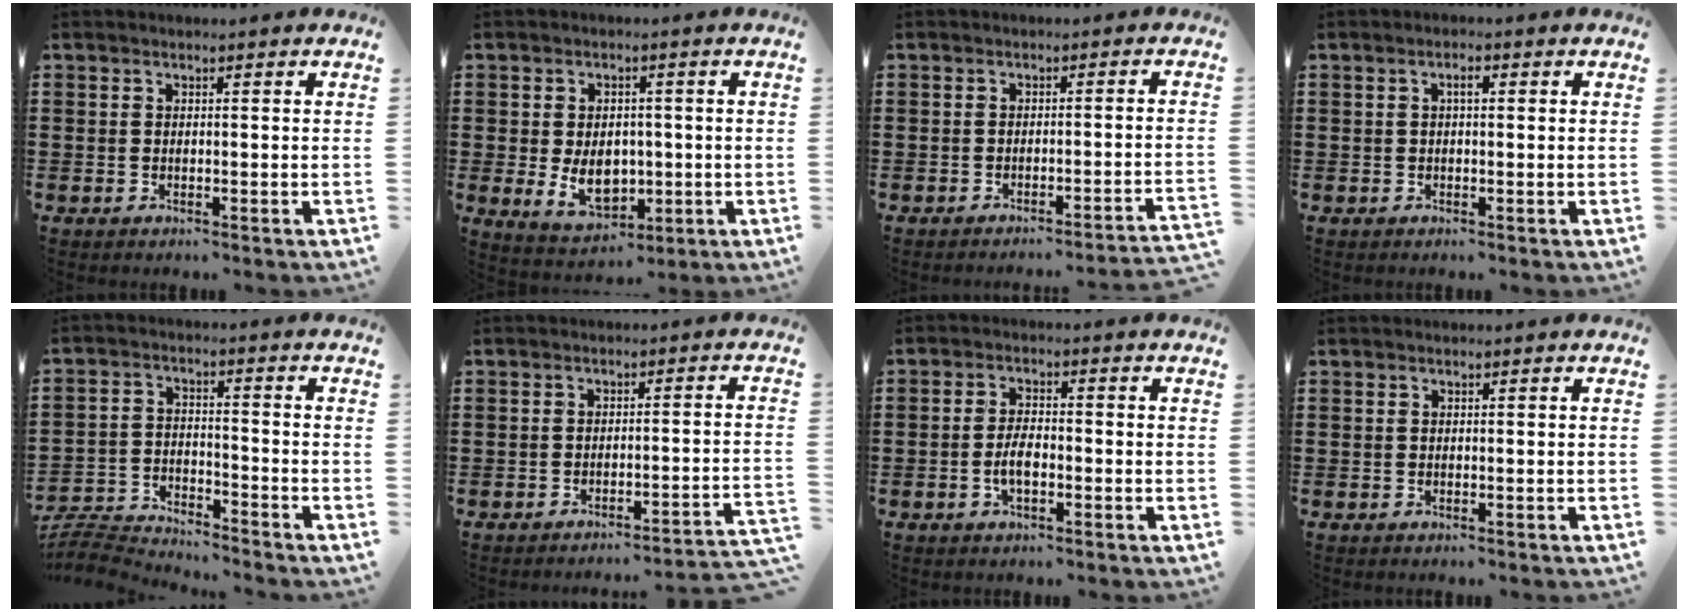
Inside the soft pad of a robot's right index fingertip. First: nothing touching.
{"total": 6.6, "force": [-0.8, 4.6, 4.7], "torque": [-0.072, -0.003, -0.019]}
{"total": 2.0, "force": [-1.8, -0.4, 0.9], "torque": [-0.015, -0.004, -0.037]}
{"total": 1.6, "force": [0.4, 0.6, 1.4], "torque": [-0.028, 0.007, 0.006]}
{"total": 5.4, "force": [-5.4, 0.6, 0.6], "torque": [-0.031, 0.000, -0.114]}
{"total": 2.8, "force": [-2.5, -0.6, 1.1], "torque": [-0.022, -0.010, -0.055]}
{"total": 3.6, "force": [-1.0, 1.6, 3.1], "torque": [-0.070, 0.000, -0.022]}
{"total": 0.0}